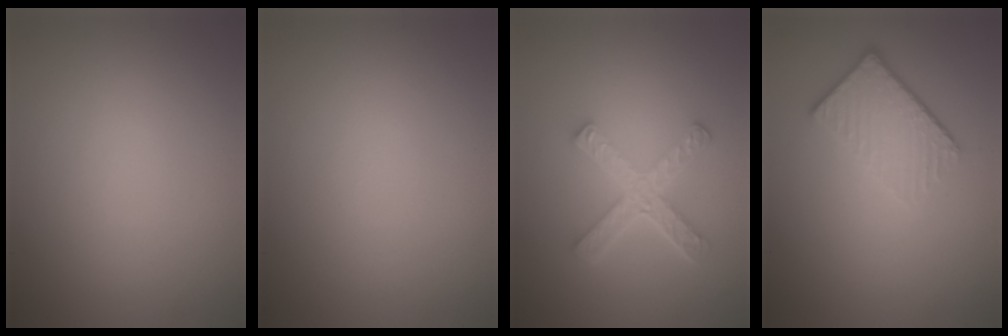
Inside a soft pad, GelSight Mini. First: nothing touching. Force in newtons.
{"total": 0.0}
{"total": 4.6, "press": 3.3, "slide": 3.2}
{"total": 3.6, "press": 2.7, "slide": 2.4}